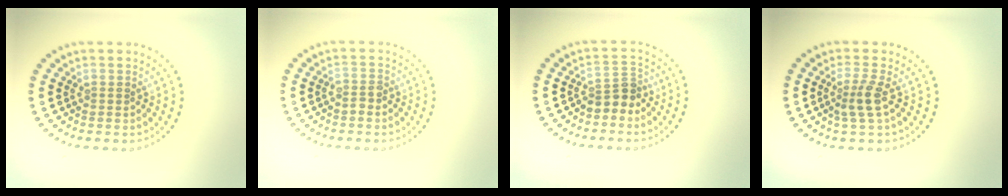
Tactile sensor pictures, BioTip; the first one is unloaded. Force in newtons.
{"total": 1.2, "press": 0.9, "slide": 0.7}
{"total": 2.3, "press": 1.8, "slide": 1.6}
{"total": 2.2, "press": 1.8, "slide": 1.3}